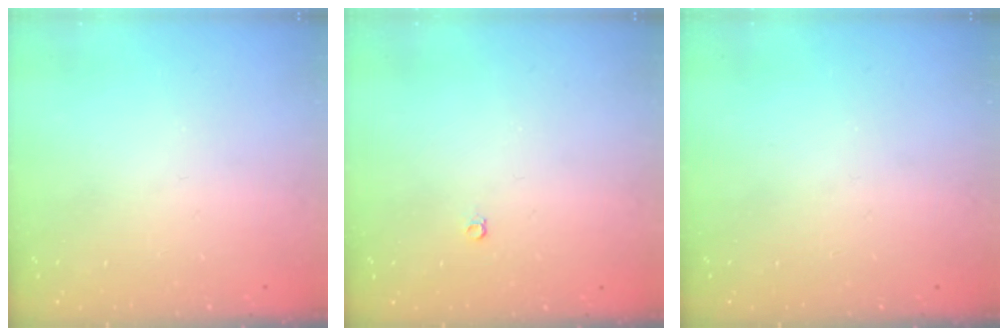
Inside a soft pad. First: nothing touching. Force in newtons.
{"total": 3.6, "press": 3.6, "slide": 0.6}
{"total": 0.0}